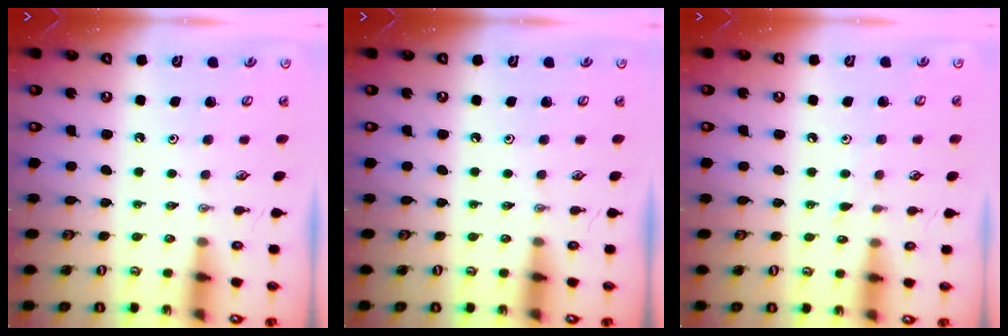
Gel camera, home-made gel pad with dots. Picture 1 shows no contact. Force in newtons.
{"total": 0.0}
{"total": 4.7, "press": 4.6, "slide": 0.6}